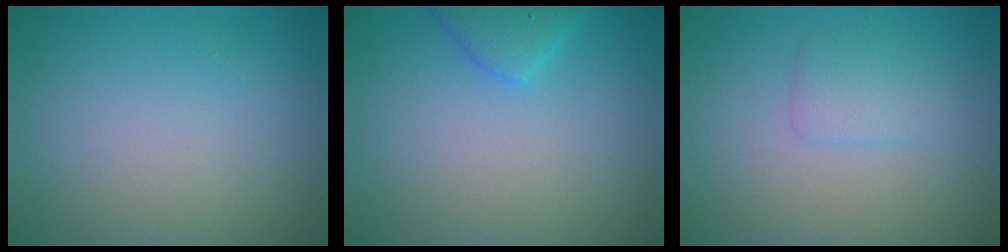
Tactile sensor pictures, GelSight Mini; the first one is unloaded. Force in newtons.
{"total": 2.3, "press": 2.3, "slide": 0.2}
{"total": 1.6, "press": 1.6, "slide": 0.0}